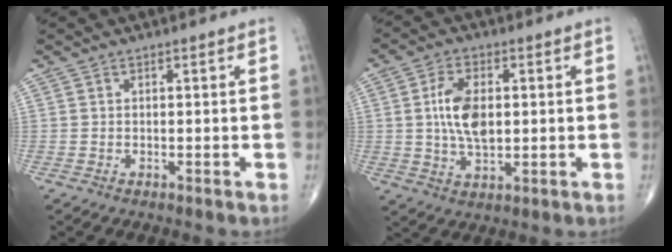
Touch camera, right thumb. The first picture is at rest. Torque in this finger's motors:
{"motor_torque": [0.83, 2.12, 1.25, -0.08, 0.18]}